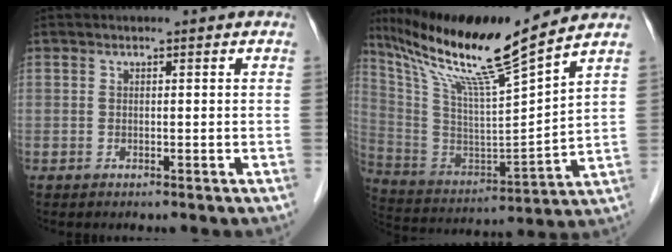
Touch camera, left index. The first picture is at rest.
{"total": 17.9, "force": [14.1, -1.1, 11.0], "torque": [-0.204, -0.004, 0.258]}